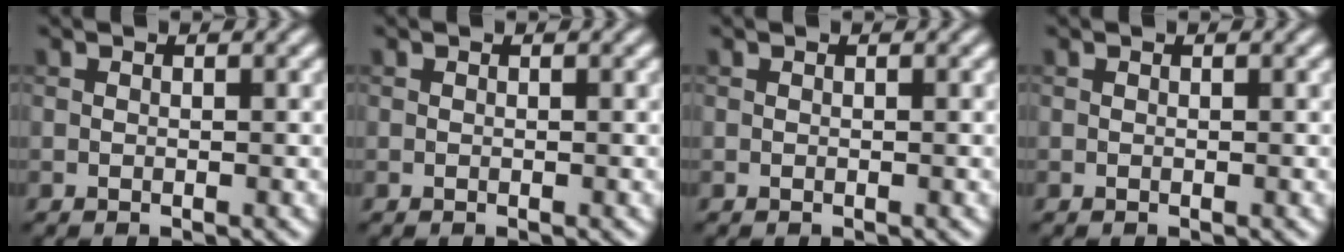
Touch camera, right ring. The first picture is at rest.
{"total": 0.0}
{"total": 0.0}
{"total": 0.0}